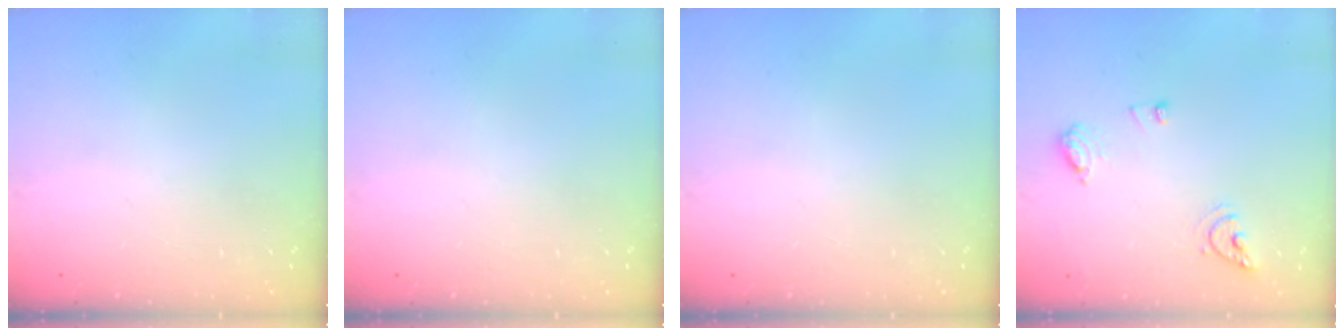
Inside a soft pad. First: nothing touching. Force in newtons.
{"total": 0.0}
{"total": 0.0}
{"total": 8.3, "press": 8.2, "slide": 0.9}